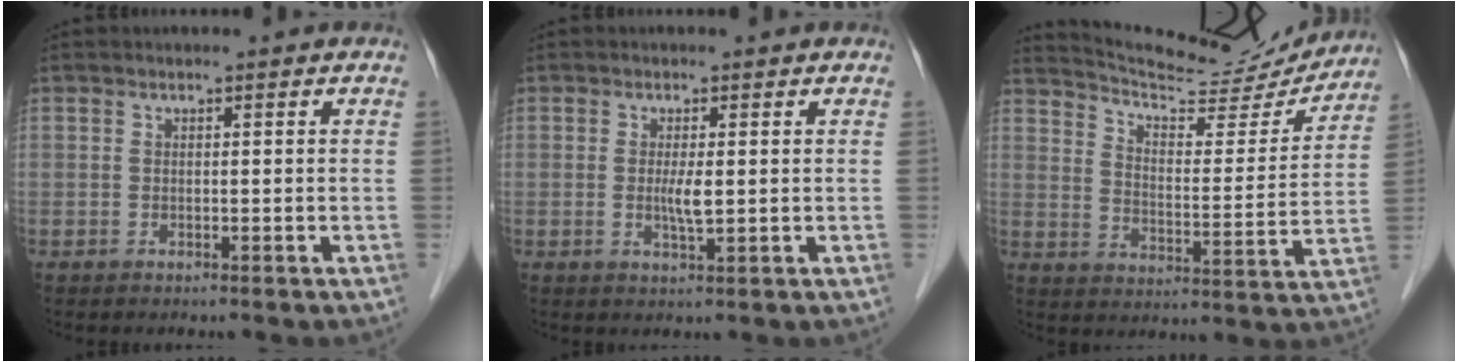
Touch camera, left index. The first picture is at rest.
{"total": 2.5, "force": [-0.4, 0.2, 2.4], "torque": [-0.051, -0.010, -0.006]}
{"total": 16.8, "force": [16.3, 1.8, 3.4], "torque": [-0.058, -0.041, 0.224]}